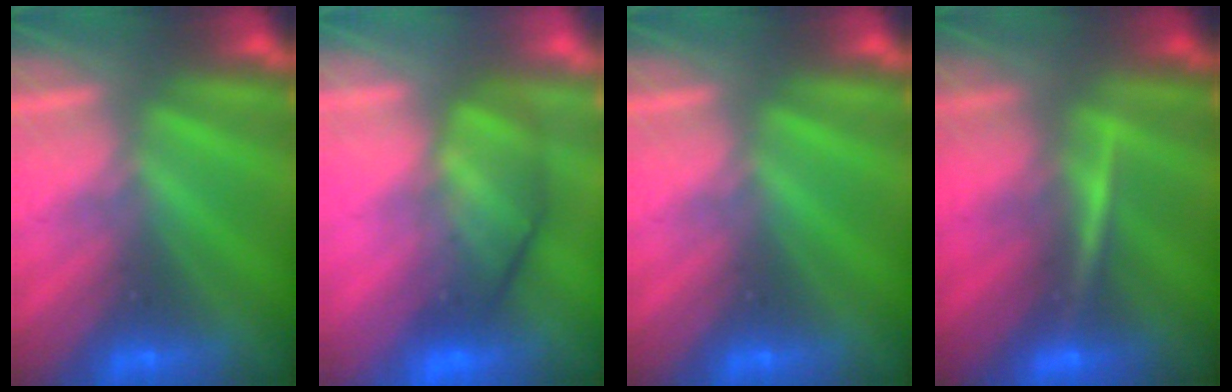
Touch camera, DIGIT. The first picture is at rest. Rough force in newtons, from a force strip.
{"total": 5.8}
{"total": 0.0}
{"total": 3.4}